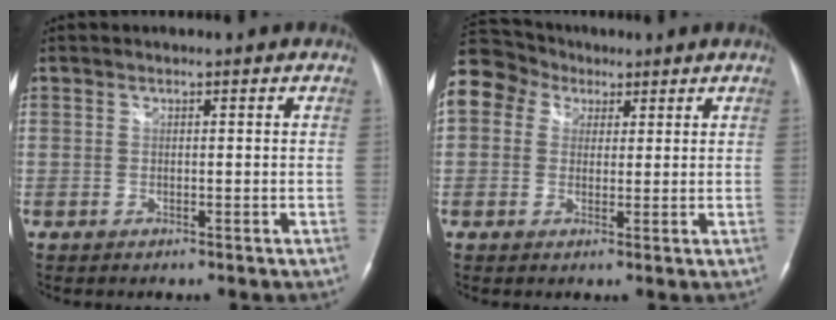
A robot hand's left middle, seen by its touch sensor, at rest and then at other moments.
{"total": 20.3, "force": [8.9, 16.2, 8.5], "torque": [-0.279, 0.113, 0.175]}